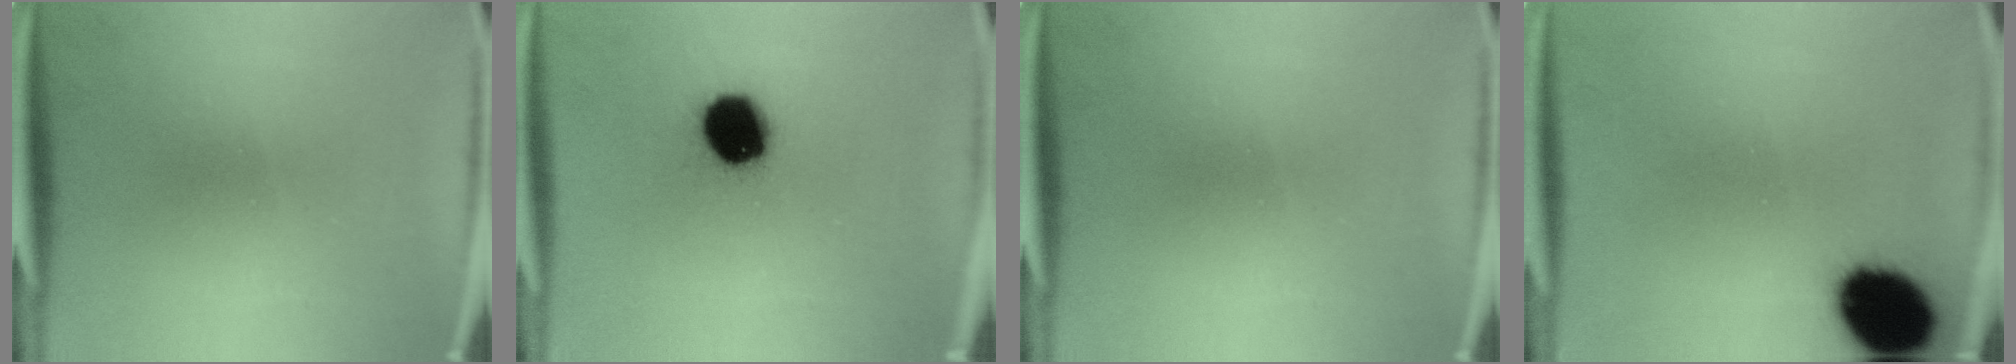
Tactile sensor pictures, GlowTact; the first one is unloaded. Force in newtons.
{"total": 14.4}
{"total": 0.0}
{"total": 15.4}